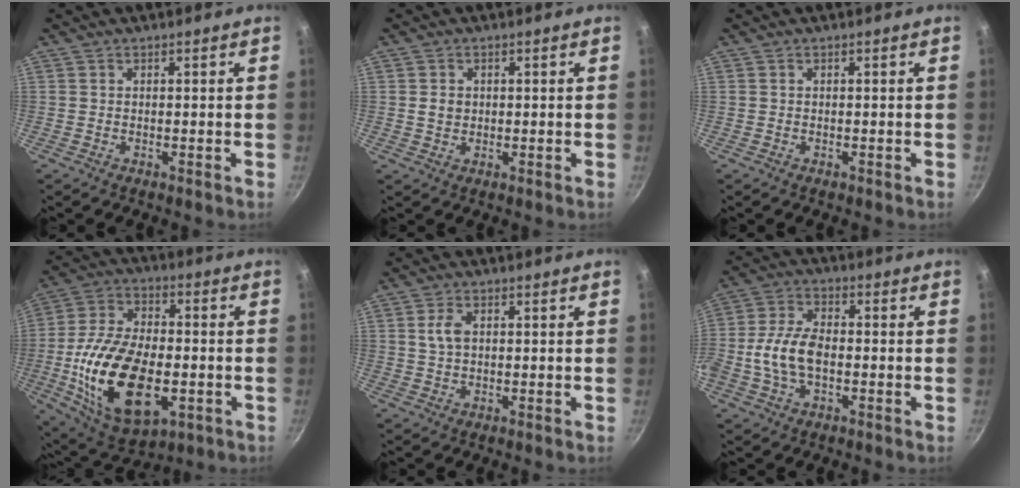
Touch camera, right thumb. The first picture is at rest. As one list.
[{"total": 2.2, "force": [0.2, 1.9, 1.2], "torque": [-0.012, 0.002, 0.005]}, {"total": 0.0}, {"total": 23.3, "force": [-4.9, 12.8, 18.9], "torque": [-0.342, 0.016, -0.075]}, {"total": 3.4, "force": [0.7, 2.0, 2.6], "torque": [-0.050, 0.004, 0.012]}, {"total": 10.0, "force": [-1.6, 5.9, 7.9], "torque": [-0.153, 0.027, -0.039]}]